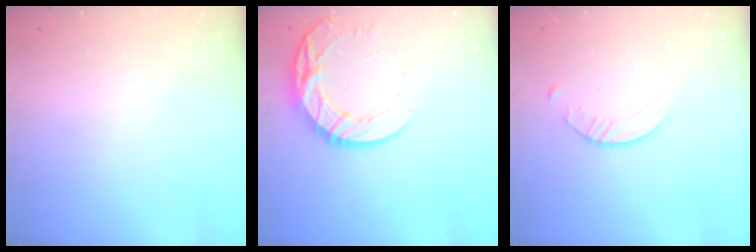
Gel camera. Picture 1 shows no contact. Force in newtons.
{"total": 14.7, "press": 14.6, "slide": 1.3}
{"total": 2.1, "press": 2.0, "slide": 0.3}